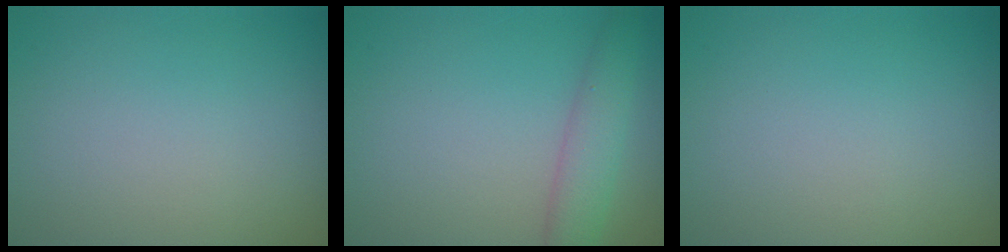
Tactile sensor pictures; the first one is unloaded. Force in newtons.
{"total": 2.9, "press": 2.9, "slide": 0.1}
{"total": 0.0}